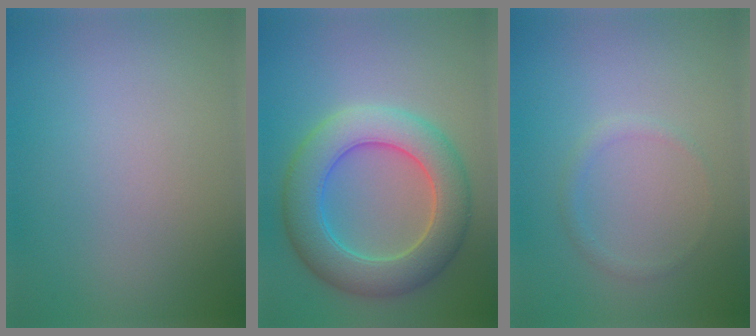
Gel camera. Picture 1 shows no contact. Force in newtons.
{"total": 7.9, "press": 7.8, "slide": 0.6}
{"total": 0.9, "press": 0.9, "slide": 0.1}